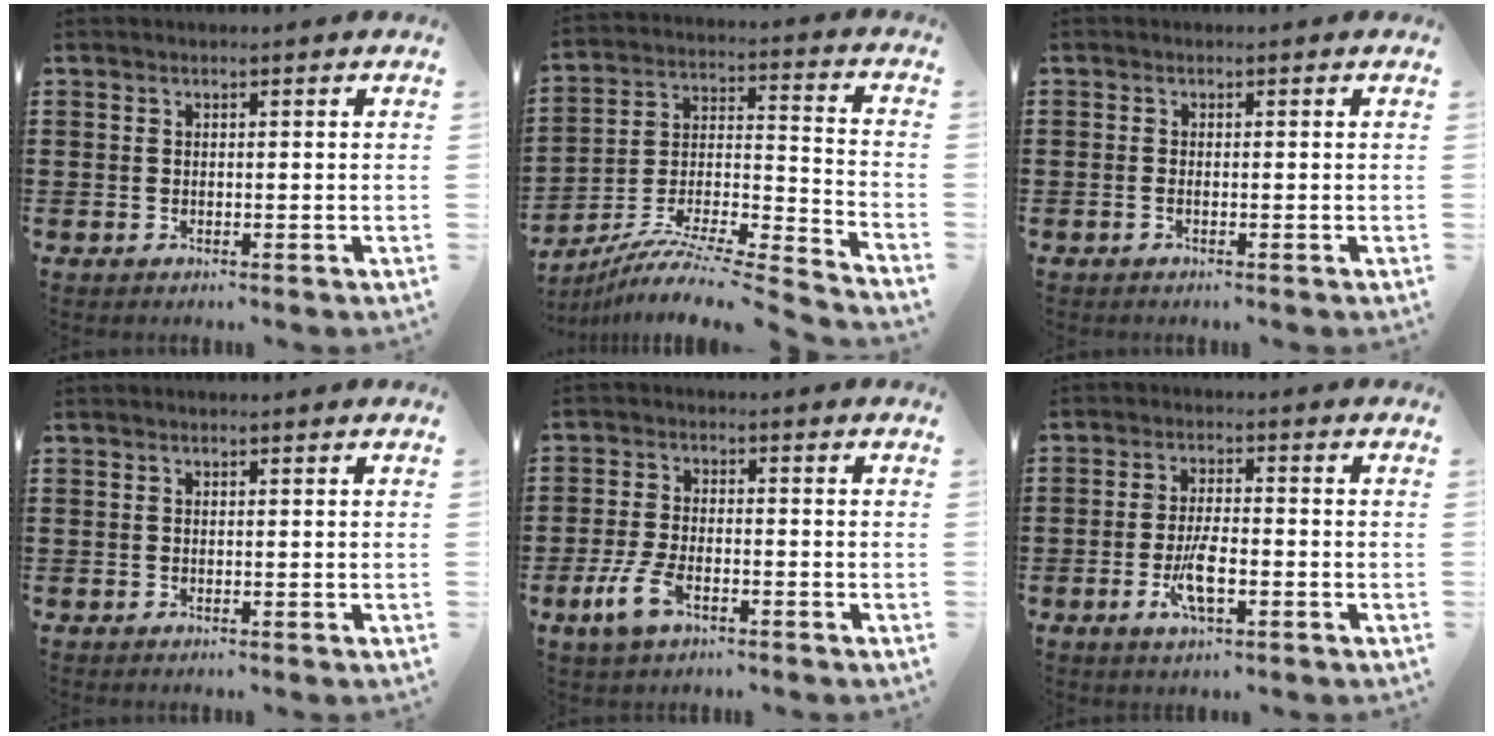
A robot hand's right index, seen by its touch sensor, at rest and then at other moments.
{"total": 8.5, "force": [-7.5, 0.2, 4.0], "torque": [-0.073, -0.003, -0.155]}
{"total": 0.5, "force": [-0.3, 0.0, 0.4], "torque": [-0.007, -0.004, -0.005]}
{"total": 0.0}
{"total": 5.7, "force": [-2.7, 2.6, 4.4], "torque": [-0.113, -0.007, -0.058]}
{"total": 6.0, "force": [-2.1, 1.8, 5.3], "torque": [-0.114, -0.008, -0.043]}